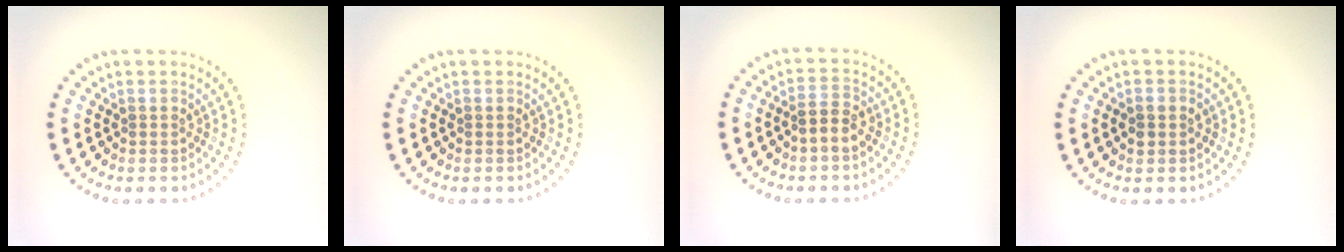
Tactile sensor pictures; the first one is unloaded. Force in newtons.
{"total": 0.0}
{"total": 2.0, "press": 1.9, "slide": 0.6}
{"total": 1.3, "press": 1.3, "slide": 0.1}